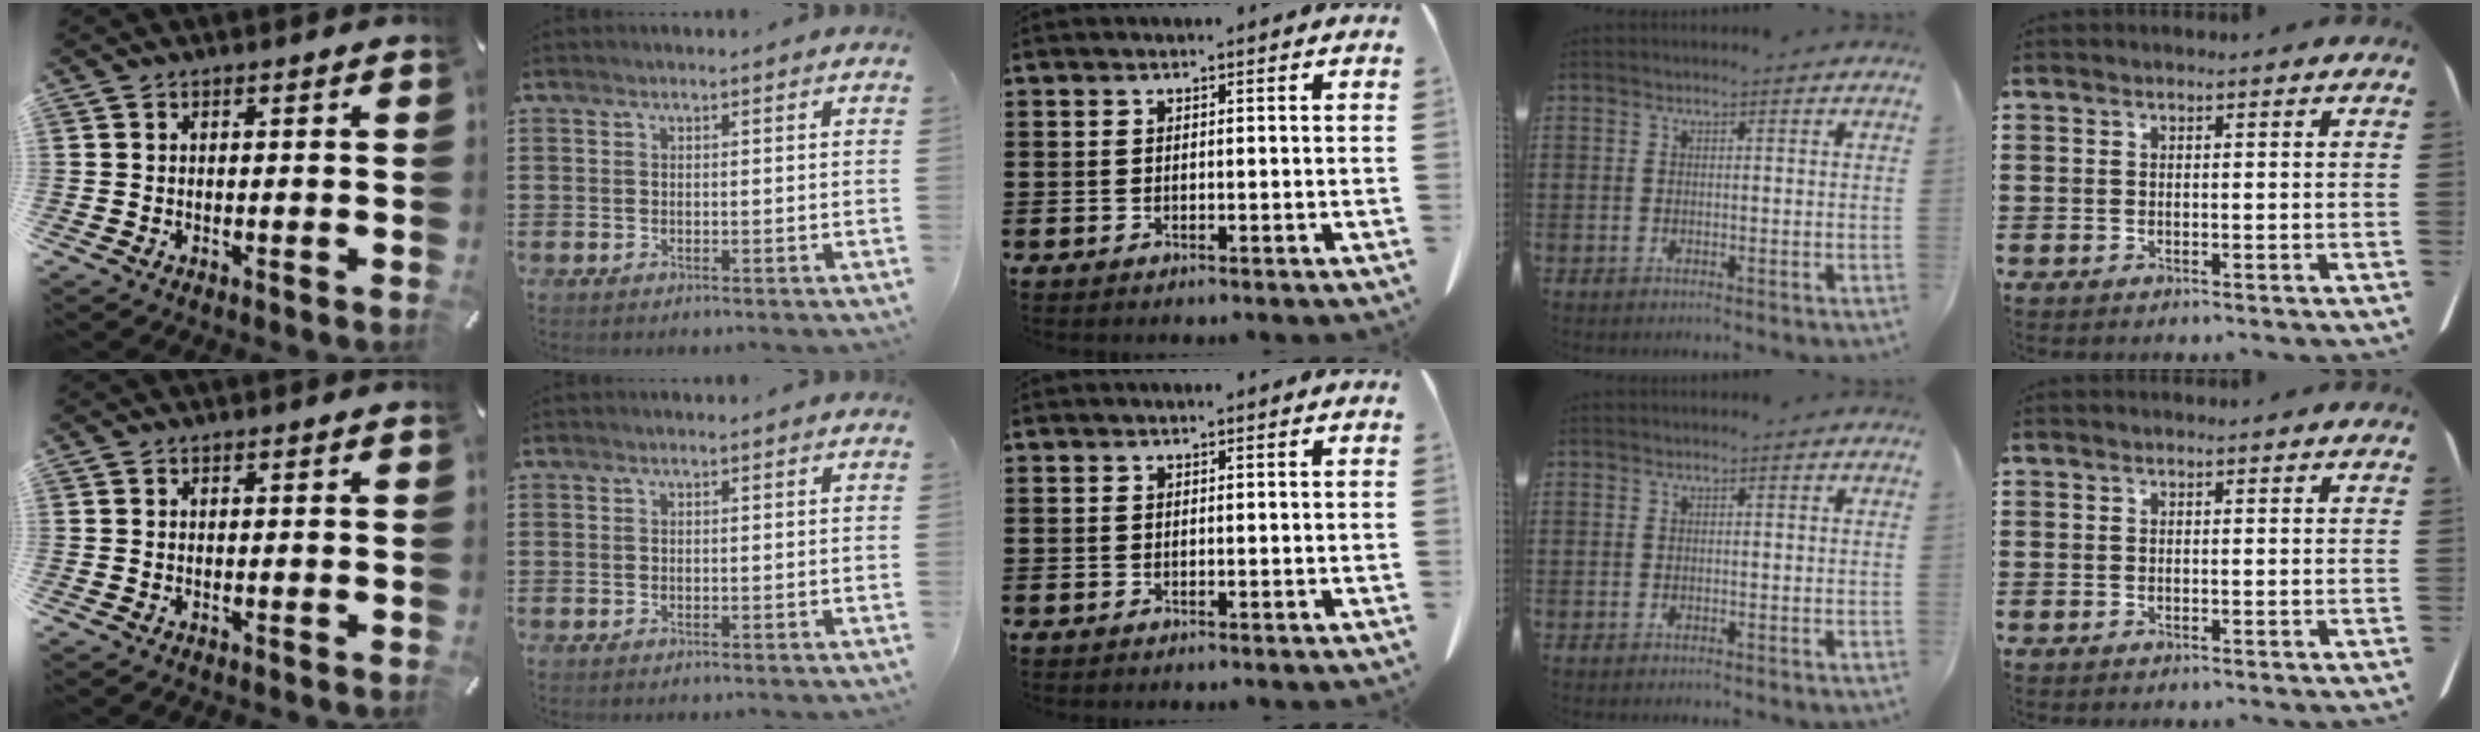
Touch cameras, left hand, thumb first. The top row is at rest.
{}